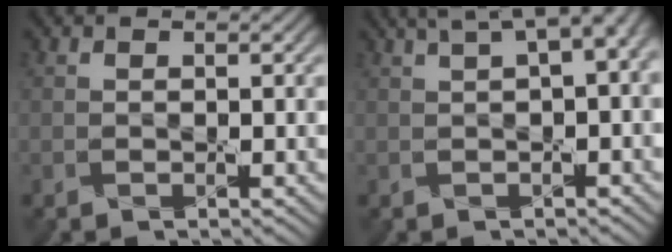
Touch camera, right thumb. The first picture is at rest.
{"total": 7.5, "force": [3.2, 2.3, 6.4], "torque": [-0.090, 0.029, 0.047]}